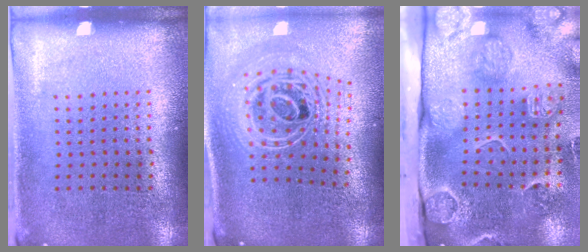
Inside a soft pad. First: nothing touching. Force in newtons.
{"total": 2.7, "press": 1.9, "slide": 1.8}
{"total": 4.5, "press": 3.4, "slide": 3.0}